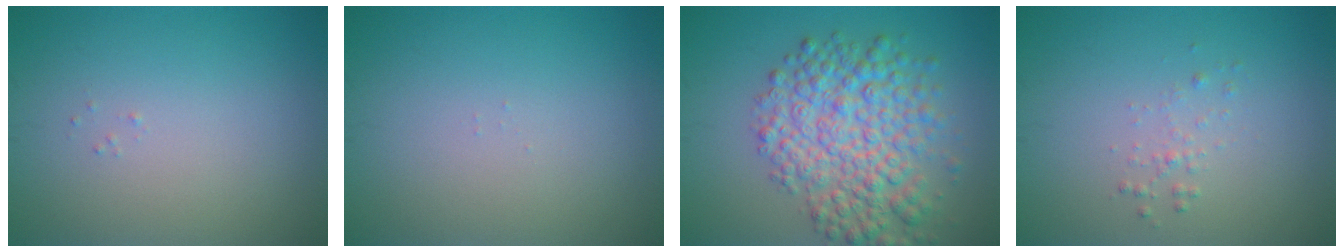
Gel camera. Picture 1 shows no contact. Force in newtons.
{"total": 0.0}
{"total": 7.4, "press": 7.4, "slide": 0.2}
{"total": 0.9, "press": 0.9, "slide": 0.0}